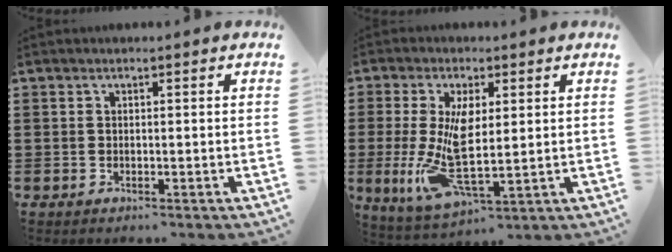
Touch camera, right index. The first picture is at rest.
{"total": 9.9, "force": [1.0, 3.8, 9.1], "torque": [-0.189, -0.017, 0.019]}